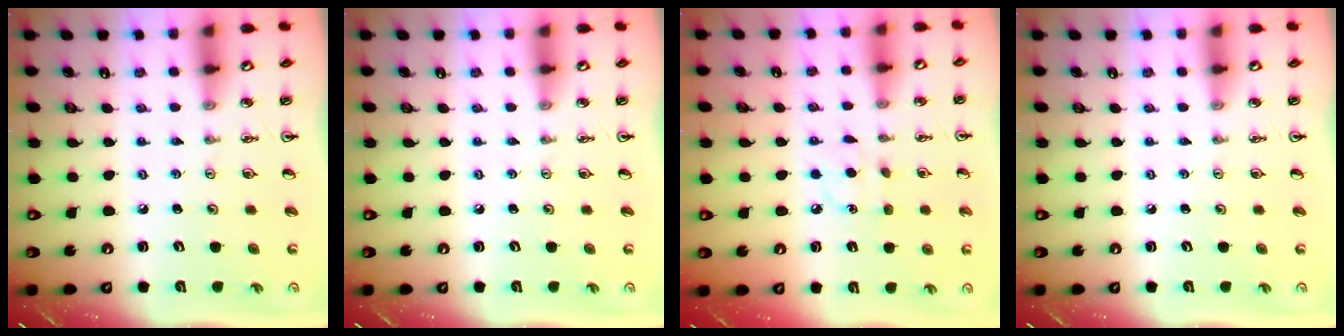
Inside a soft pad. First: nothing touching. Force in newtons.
{"total": 0.0}
{"total": 6.6, "press": 6.5, "slide": 0.6}
{"total": 0.0}